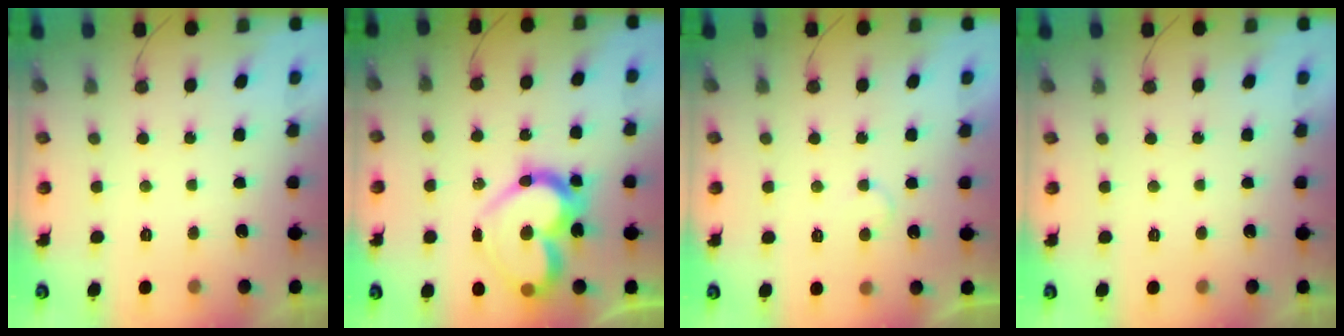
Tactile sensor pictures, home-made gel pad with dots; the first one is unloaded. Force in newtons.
{"total": 18.1, "press": 18.0, "slide": 1.6}
{"total": 3.5, "press": 3.5, "slide": 0.3}
{"total": 1.7, "press": 1.6, "slide": 0.0}